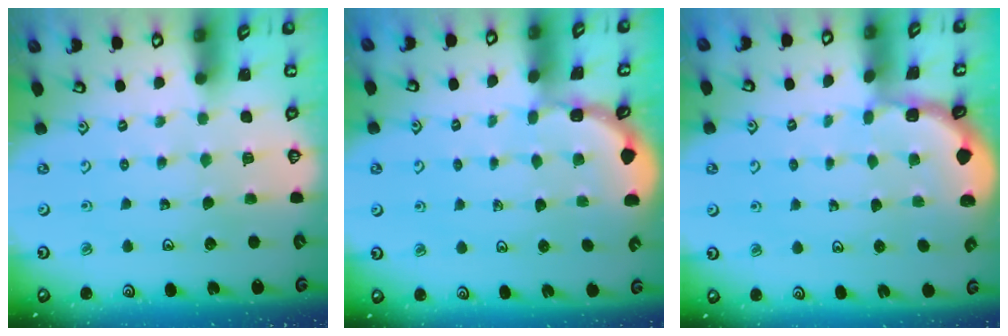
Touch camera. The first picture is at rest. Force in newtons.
{"total": 1.3, "press": 1.3, "slide": 0.1}
{"total": 2.6, "press": 2.6, "slide": 0.3}